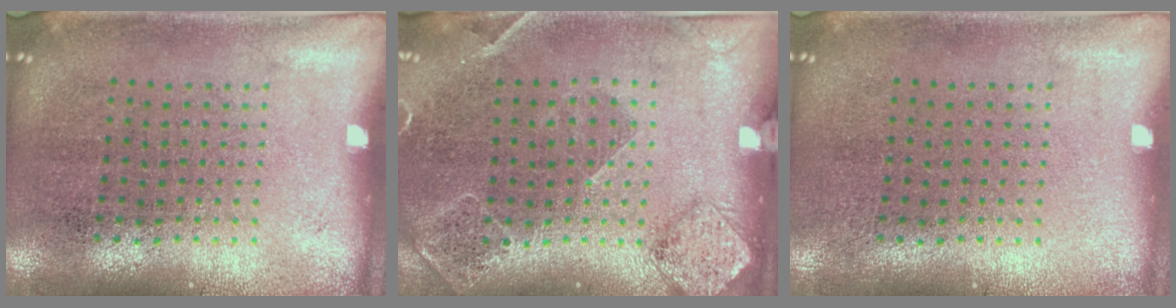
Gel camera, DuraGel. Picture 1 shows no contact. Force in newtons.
{"total": 1.6, "press": 1.6, "slide": 0.3}
{"total": 0.0}